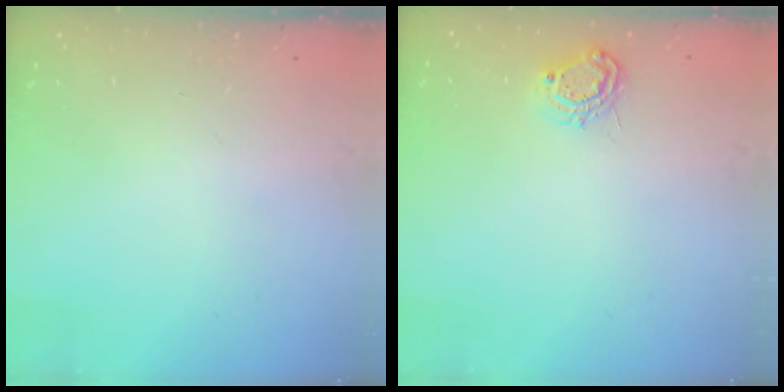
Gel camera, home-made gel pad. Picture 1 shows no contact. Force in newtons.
{"total": 6.8, "press": 6.8, "slide": 0.3}